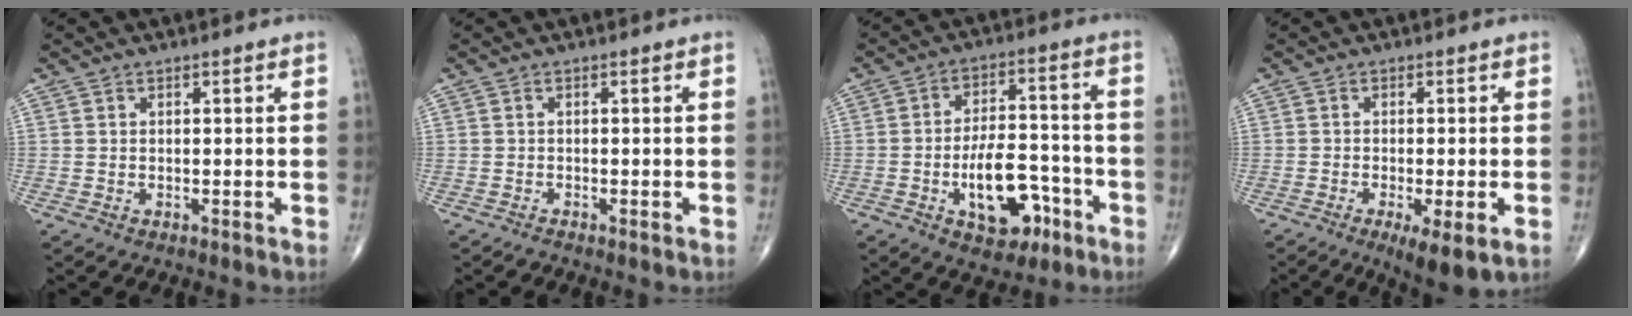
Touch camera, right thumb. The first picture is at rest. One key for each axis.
{"total": 0.5, "fx": -0.5, "fy": 0.0, "fz": 0.2, "tx": -0.002, "ty": -0.001, "tz": -0.012}
{"total": 12.7, "fx": -5.1, "fy": 6.8, "fz": 9.4, "tx": -0.122, "ty": 0.038, "tz": -0.075}
{"total": 7.3, "fx": -3.0, "fy": 1.7, "fz": 6.5, "tx": -0.099, "ty": -0.014, "tz": -0.045}